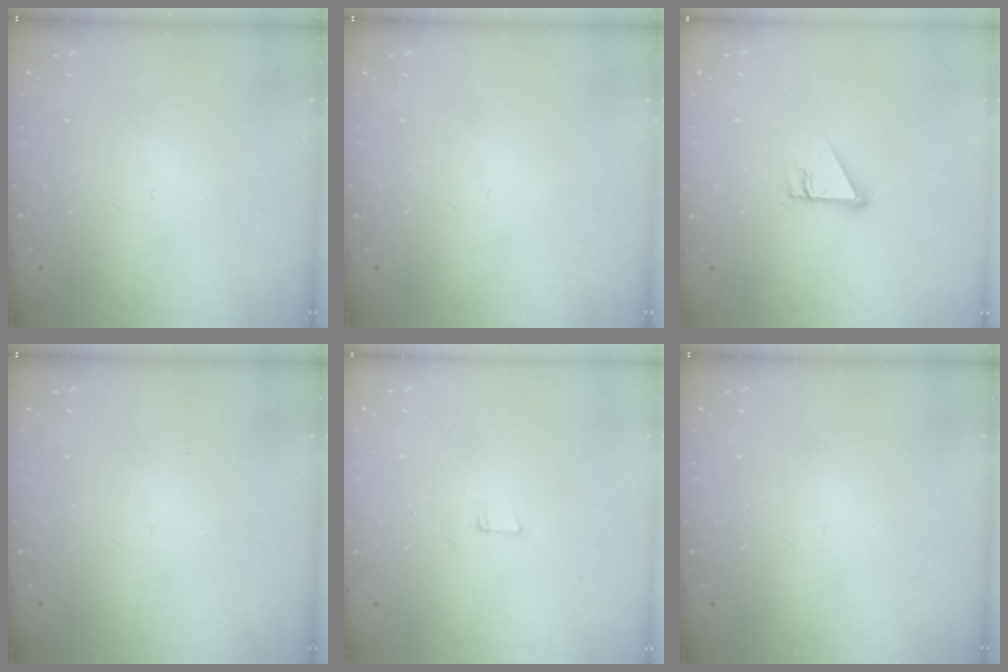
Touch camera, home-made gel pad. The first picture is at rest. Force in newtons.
{"total": 0.0}
{"total": 3.7, "press": 3.7, "slide": 0.2}
{"total": 0.0}
{"total": 5.0, "press": 4.9, "slide": 0.4}
{"total": 0.0}